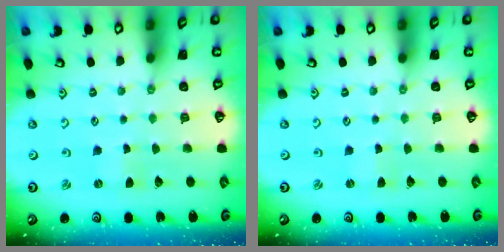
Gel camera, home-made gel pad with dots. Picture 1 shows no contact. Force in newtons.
{"total": 0.0}